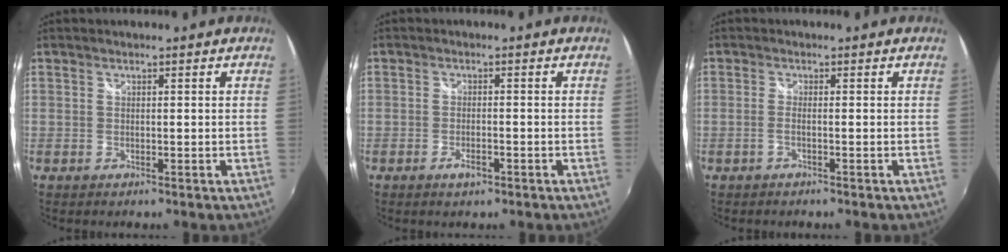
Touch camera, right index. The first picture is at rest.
{"total": 2.5, "force": [-1.4, 1.0, 1.9], "torque": [-0.040, -0.004, -0.026]}
{"total": 1.2, "force": [-0.6, -0.2, 1.0], "torque": [-0.021, -0.001, -0.013]}